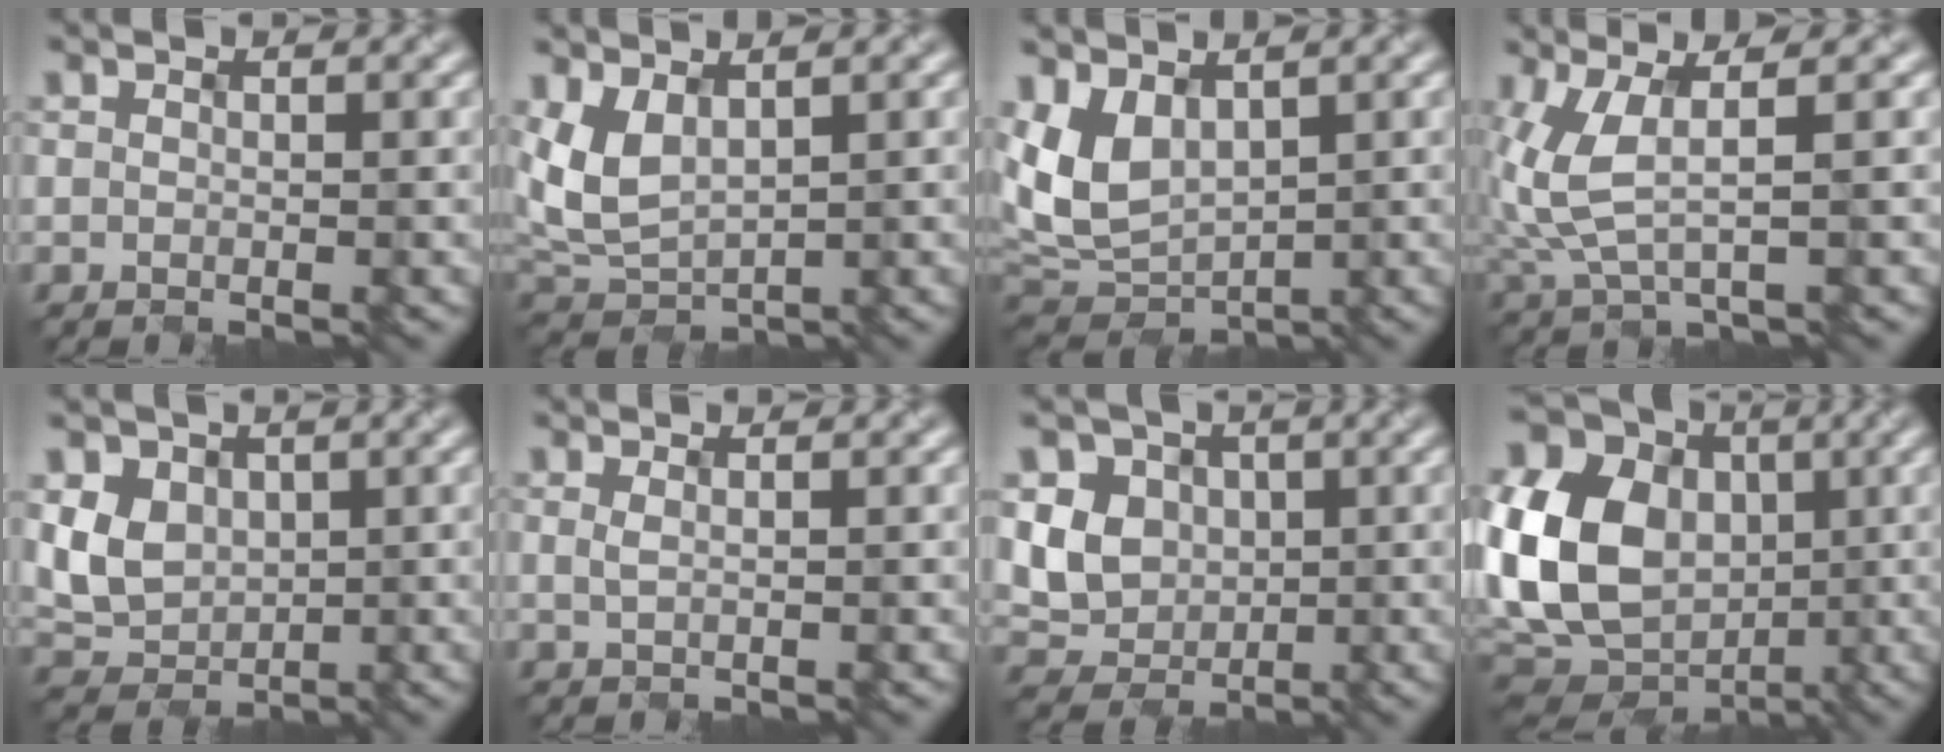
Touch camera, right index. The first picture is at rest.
{"total": 4.1, "force": [1.3, 2.5, 3.0], "torque": [-0.076, -0.004, 0.029]}
{"total": 5.6, "force": [1.6, 3.7, 3.9], "torque": [-0.093, -0.005, 0.031]}
{"total": 4.6, "force": [0.8, 1.9, 4.2], "torque": [-0.115, -0.005, 0.023]}
{"total": 4.5, "force": [0.6, 3.7, 2.5], "torque": [-0.057, -0.001, 0.009]}
{"total": 0.8, "force": [0.3, 0.3, 0.7], "torque": [-0.008, 0.000, 0.003]}
{"total": 6.2, "force": [0.7, 5.3, 3.2], "torque": [-0.074, 0.010, 0.005]}
{"total": 15.3, "force": [-0.3, 11.8, 9.7], "torque": [-0.219, 0.004, -0.009]}